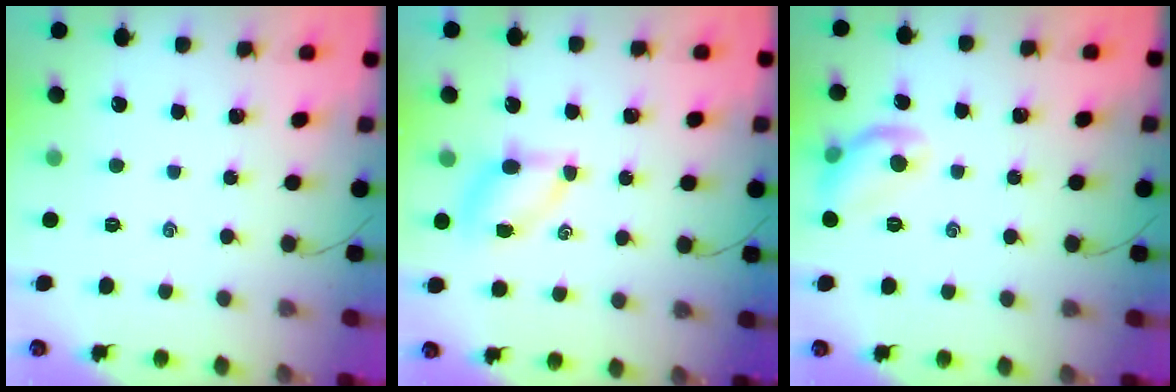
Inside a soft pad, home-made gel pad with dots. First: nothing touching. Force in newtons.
{"total": 5.5, "press": 5.4, "slide": 0.7}
{"total": 8.4, "press": 8.3, "slide": 1.4}